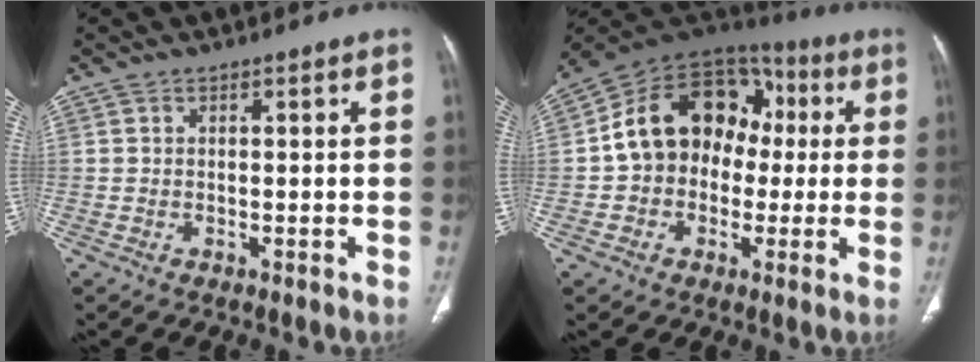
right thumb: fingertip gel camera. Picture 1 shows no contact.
{"total": 17.8, "force": [0.7, 13.9, 11.0], "torque": [-0.137, 0.051, 0.000]}